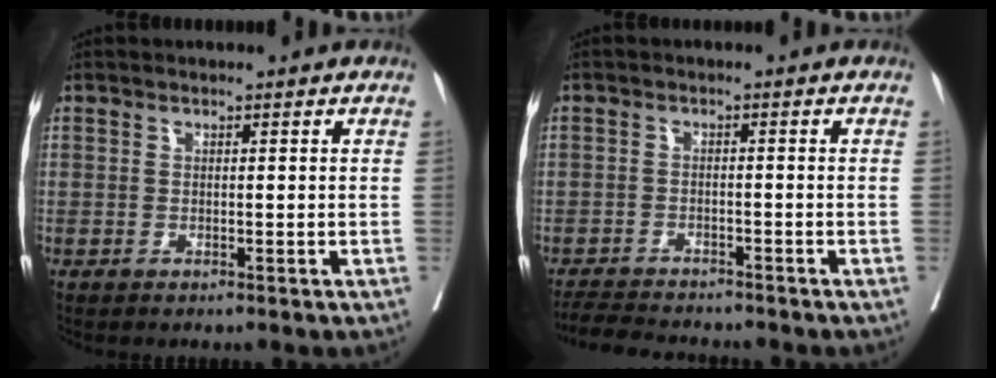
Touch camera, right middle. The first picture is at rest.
{"total": 6.1, "force": [-5.8, 1.1, 1.4], "torque": [-0.017, -0.014, -0.096]}